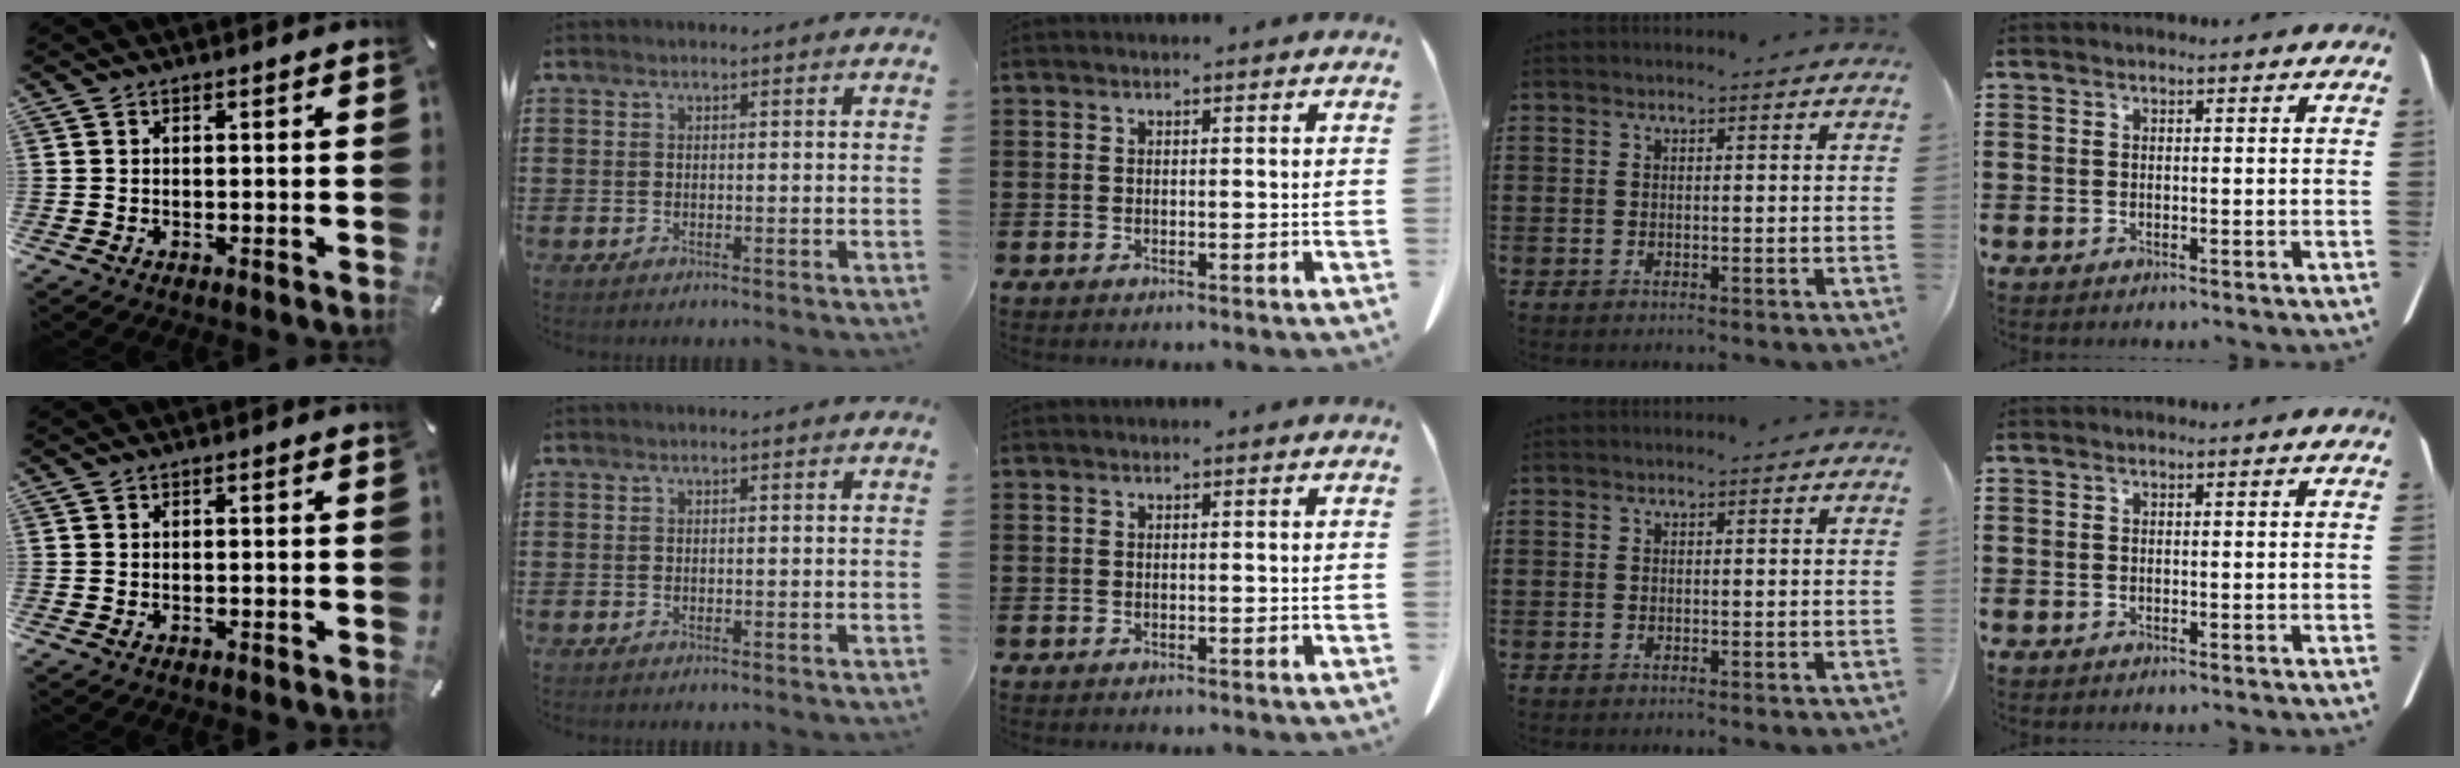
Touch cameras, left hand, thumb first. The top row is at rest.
{}